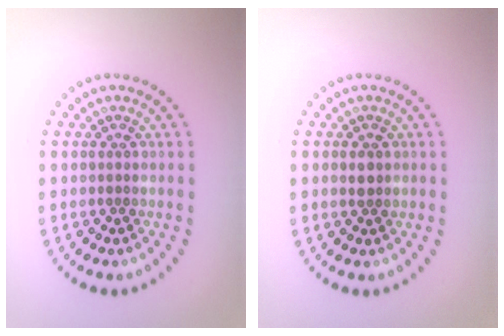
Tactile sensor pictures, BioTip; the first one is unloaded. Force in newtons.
{"total": 1.1, "press": 1.1, "slide": 0.3}